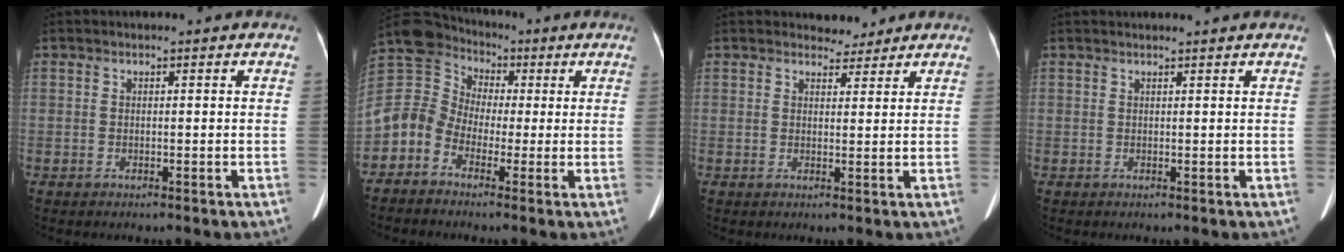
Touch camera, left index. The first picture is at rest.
{"total": 9.3, "force": [-1.9, 8.6, 3.0], "torque": [-0.095, 0.053, -0.040]}
{"total": 2.5, "force": [2.2, 1.0, -0.1], "torque": [0.004, -0.003, 0.031]}
{"total": 2.8, "force": [2.7, -0.3, 0.8], "torque": [-0.012, 0.017, 0.034]}